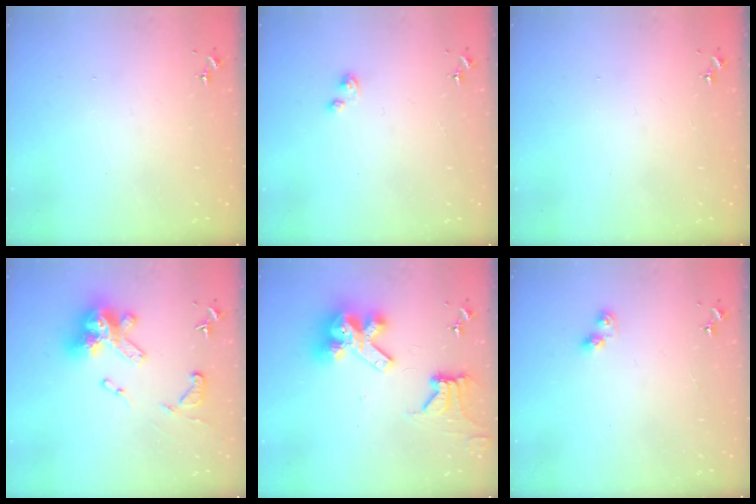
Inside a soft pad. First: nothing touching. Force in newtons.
{"total": 2.6, "press": 2.6, "slide": 0.2}
{"total": 0.0}
{"total": 18.2, "press": 18.2, "slide": 1.7}
{"total": 15.8, "press": 15.7, "slide": 1.9}
{"total": 5.8, "press": 5.8, "slide": 0.4}